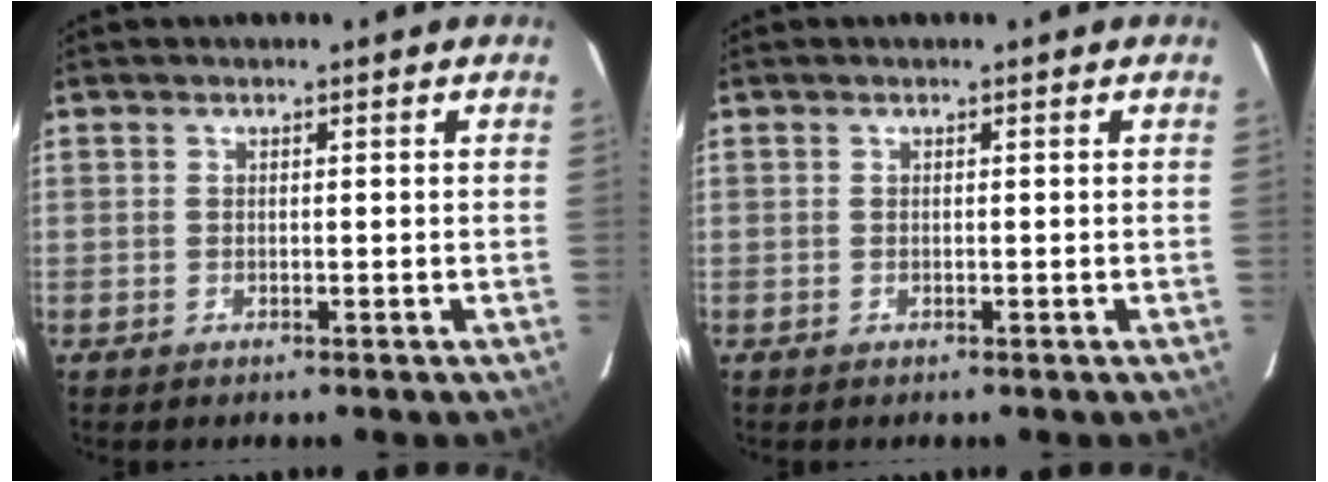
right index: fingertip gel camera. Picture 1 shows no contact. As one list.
[{"total": 0.0}]